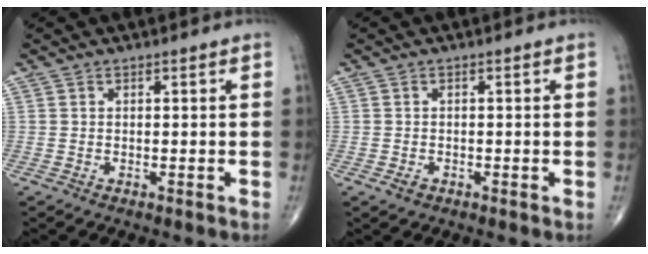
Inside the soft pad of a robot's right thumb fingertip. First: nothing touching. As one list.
[{"total": 1.5, "force": [-0.8, 1.0, 0.7], "torque": [-0.010, 0.002, -0.013]}]